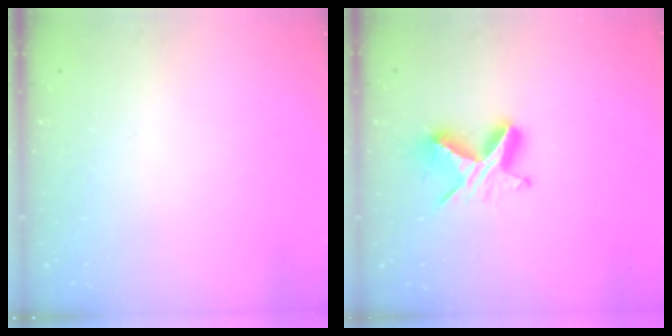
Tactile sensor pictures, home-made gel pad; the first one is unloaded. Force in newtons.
{"total": 8.5, "press": 8.5, "slide": 0.4}